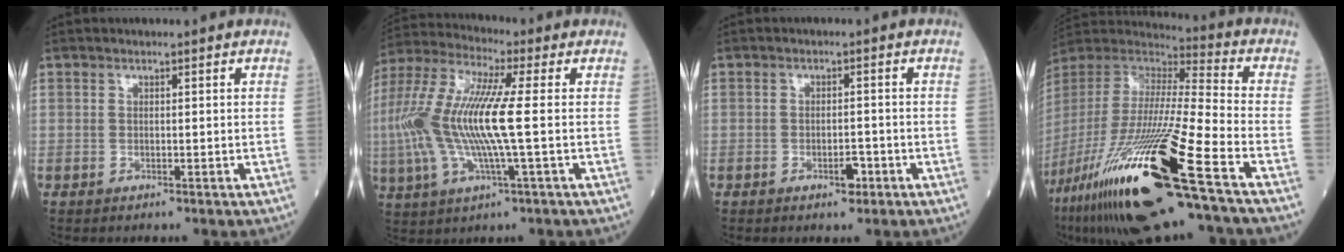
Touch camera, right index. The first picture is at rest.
{"total": 15.6, "force": [-0.5, 2.1, 15.4], "torque": [-0.343, 0.011, -0.018]}
{"total": 2.5, "force": [-1.3, 0.9, 1.9], "torque": [-0.029, 0.003, -0.019]}
{"total": 31.4, "force": [-17.2, 2.1, 26.1], "torque": [-0.560, -0.073, -0.327]}